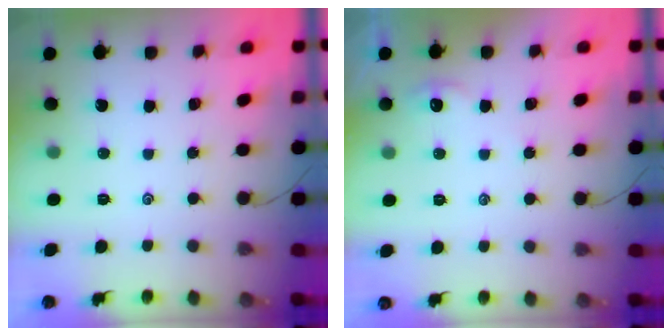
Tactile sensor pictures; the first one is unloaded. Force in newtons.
{"total": 2.5, "press": 2.5, "slide": 0.3}